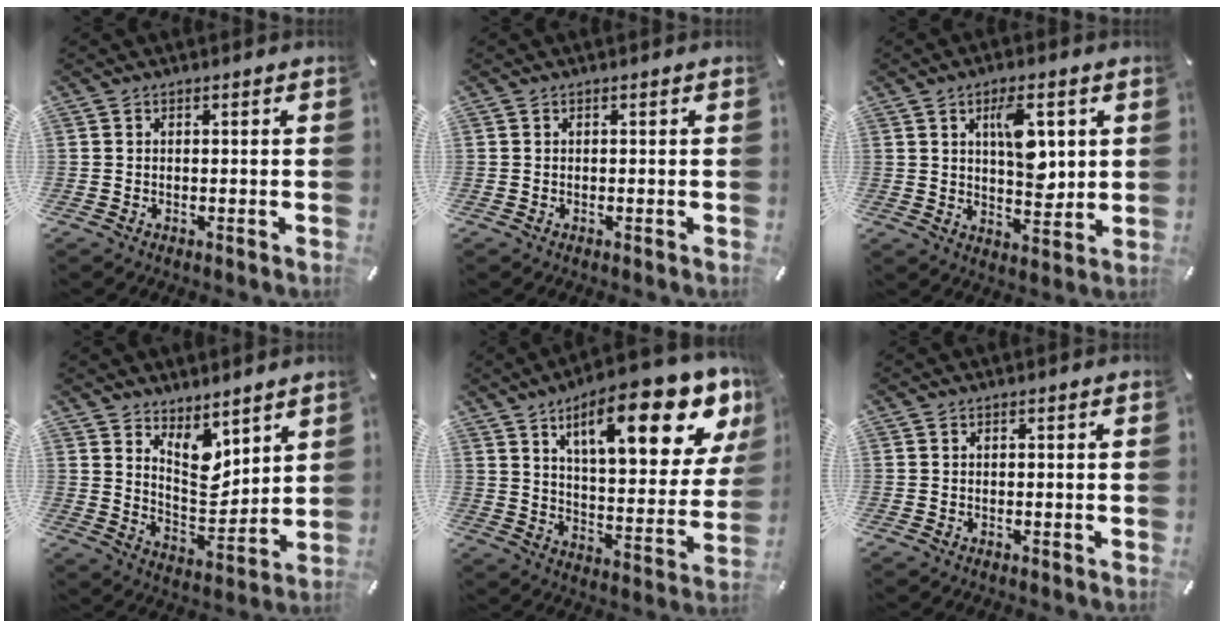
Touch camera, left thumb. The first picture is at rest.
{"total": 0.0}
{"total": 10.0, "force": [3.4, 5.2, 7.9], "torque": [-0.119, -0.014, 0.052]}
{"total": 9.9, "force": [6.7, 5.6, 4.6], "torque": [-0.067, -0.055, 0.127]}
{"total": 21.9, "force": [12.7, 7.5, 16.2], "torque": [-0.238, -0.074, 0.198]}
{"total": 0.0}